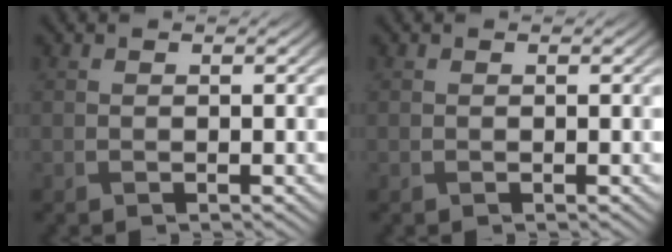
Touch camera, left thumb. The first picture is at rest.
{"total": 0.0}